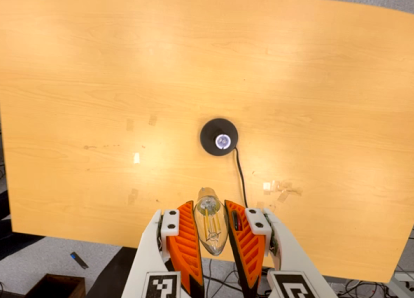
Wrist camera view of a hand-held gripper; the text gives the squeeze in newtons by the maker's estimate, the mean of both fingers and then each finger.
{"total": 12.5, "left": 13.3, "right": 11.8}